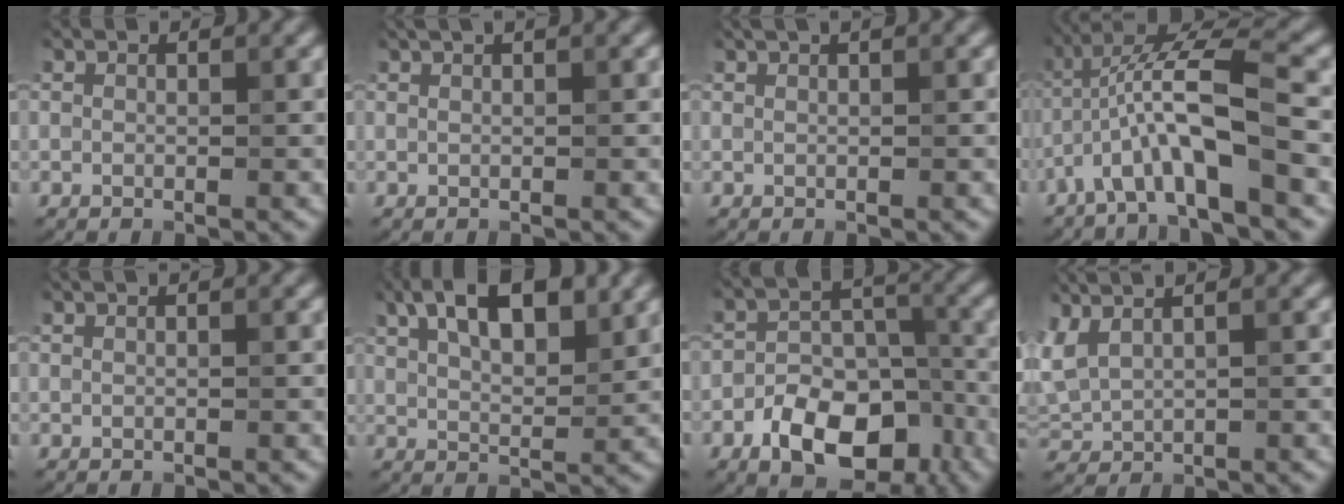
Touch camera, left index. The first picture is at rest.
{"total": 2.3, "force": [1.5, 0.7, 1.6], "torque": [-0.014, -0.003, 0.013]}
{"total": 2.0, "force": [1.3, 0.6, 1.4], "torque": [-0.015, -0.005, 0.015]}
{"total": 8.2, "force": [-2.7, 1.9, 7.5], "torque": [-0.145, 0.022, -0.056]}
{"total": 0.7, "force": [0.3, 0.1, 0.6], "torque": [-0.010, 0.003, 0.000]}
{"total": 8.3, "force": [4.0, 3.5, 6.4], "torque": [-0.100, 0.019, 0.060]}
{"total": 8.7, "force": [-4.4, 5.0, 5.5], "torque": [-0.078, 0.000, -0.074]}
{"total": 3.3, "force": [2.2, 1.1, 2.2], "torque": [-0.058, 0.016, 0.048]}